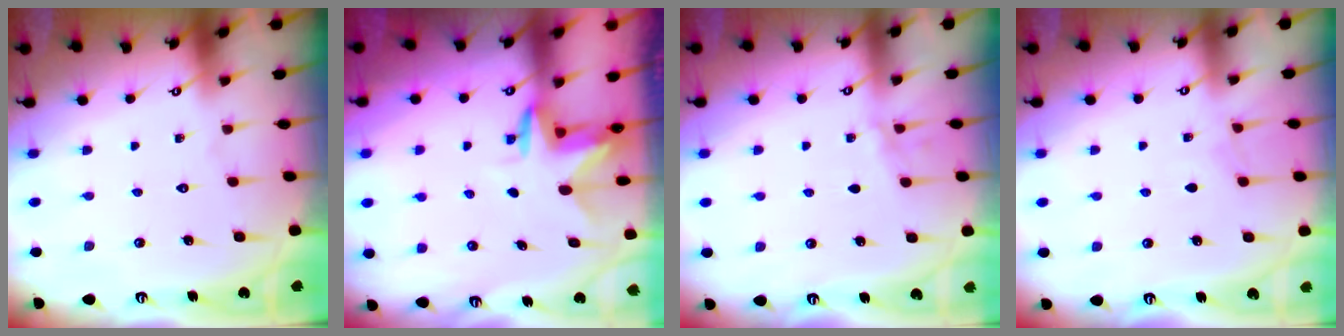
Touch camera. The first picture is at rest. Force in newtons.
{"total": 2.6, "press": 2.6, "slide": 0.1}
{"total": 2.1, "press": 2.1, "slide": 0.2}
{"total": 2.3, "press": 2.3, "slide": 0.4}